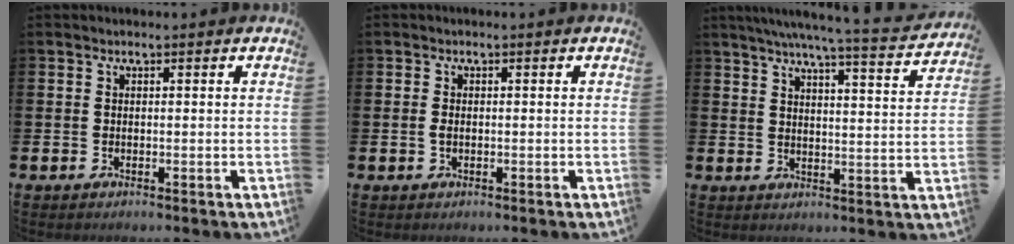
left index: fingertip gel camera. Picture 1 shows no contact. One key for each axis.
{"total": 0.9, "fx": 0.0, "fy": 0.5, "fz": 0.8, "tx": -0.019, "ty": 0.006, "tz": -0.002}
{"total": 6.5, "fx": 6.0, "fy": -0.1, "fz": 2.4, "tx": -0.045, "ty": -0.047, "tz": 0.098}